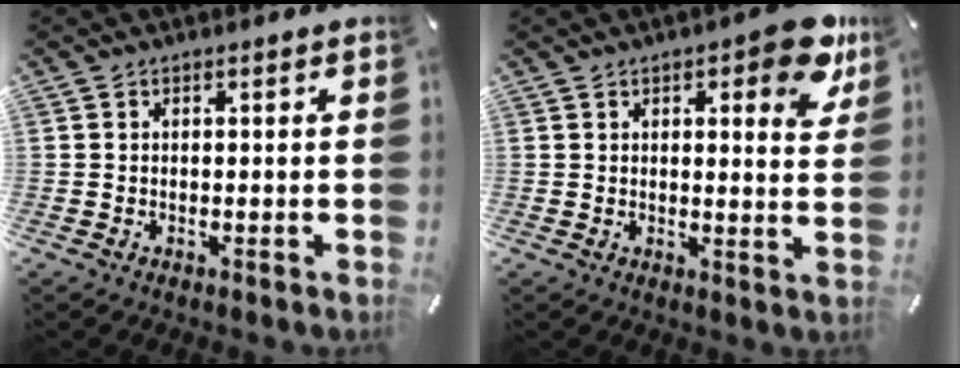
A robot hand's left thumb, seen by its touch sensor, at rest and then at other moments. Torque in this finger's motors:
{"motor_torque": [0.87, -0.12, 0.32, 0.10, -0.01]}